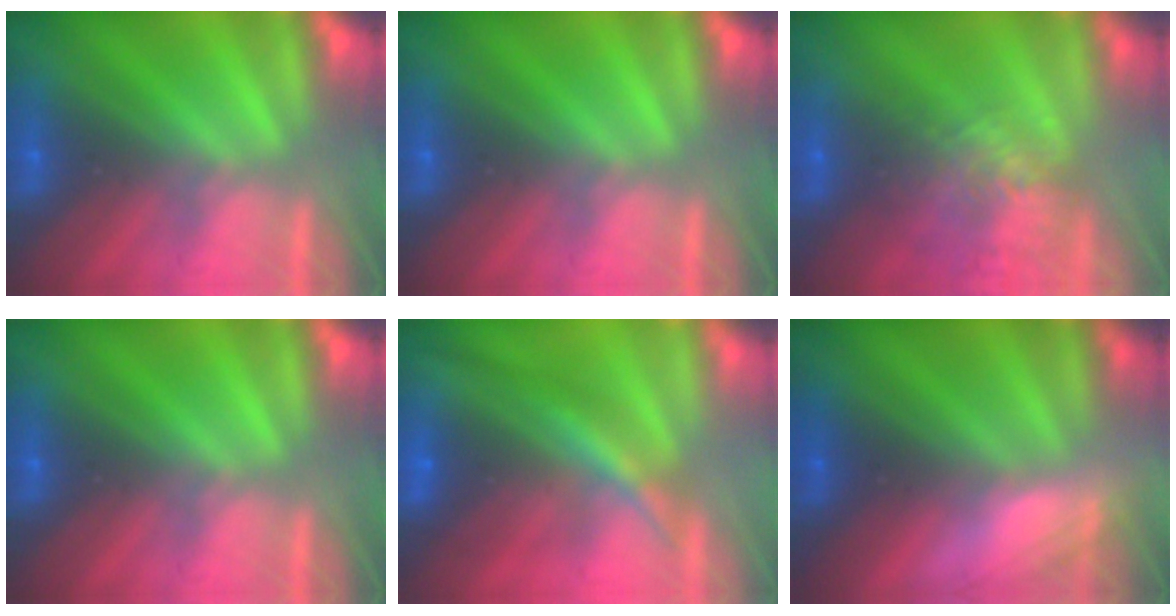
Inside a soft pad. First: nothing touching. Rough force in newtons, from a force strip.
{"total": 0.0}
{"total": 6.9}
{"total": 0.0}
{"total": 7.9}
{"total": 2.9}